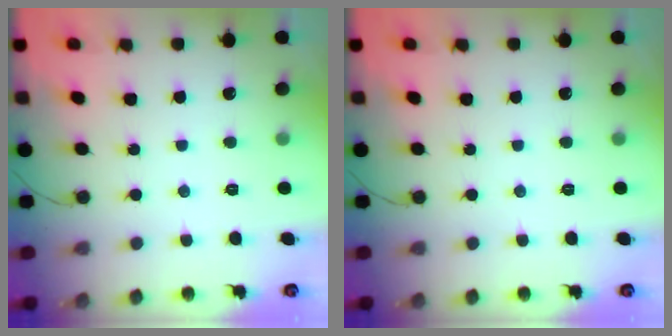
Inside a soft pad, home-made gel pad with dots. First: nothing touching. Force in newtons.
{"total": 0.0}